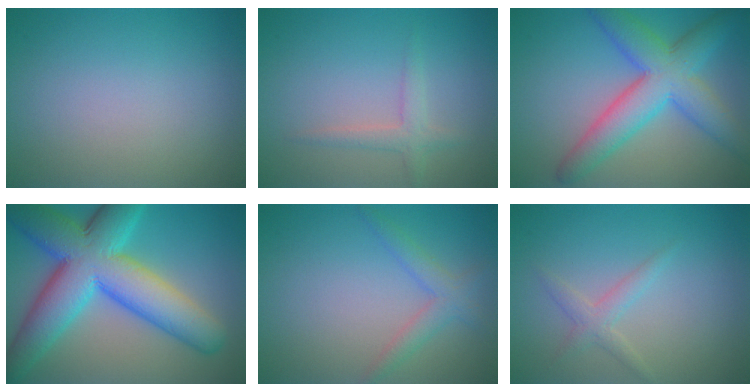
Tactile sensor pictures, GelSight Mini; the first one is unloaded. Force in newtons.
{"total": 1.9, "press": 1.9, "slide": 0.1}
{"total": 7.7, "press": 7.7, "slide": 0.1}
{"total": 12.7, "press": 12.7, "slide": 0.4}
{"total": 2.3, "press": 2.3, "slide": 0.1}
{"total": 1.7, "press": 1.7, "slide": 0.1}